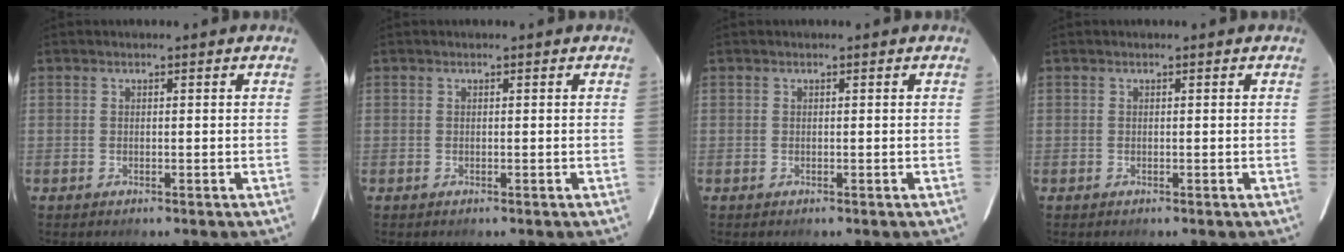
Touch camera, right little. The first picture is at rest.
{"total": 0.0}
{"total": 0.0}
{"total": 0.0}